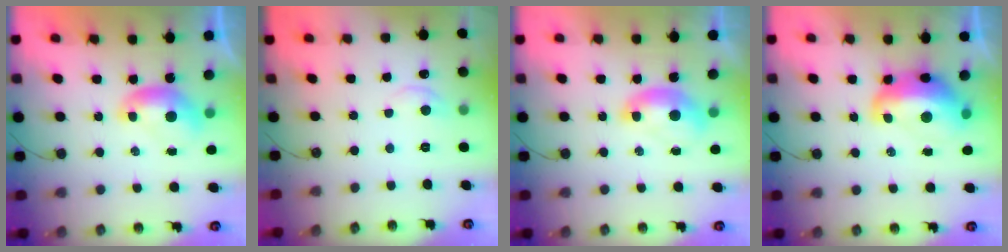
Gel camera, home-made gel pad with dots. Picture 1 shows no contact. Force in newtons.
{"total": 0.5, "press": 0.2, "slide": 0.5}
{"total": 2.0, "press": 2.0, "slide": 0.4}
{"total": 7.7, "press": 7.6, "slide": 1.3}